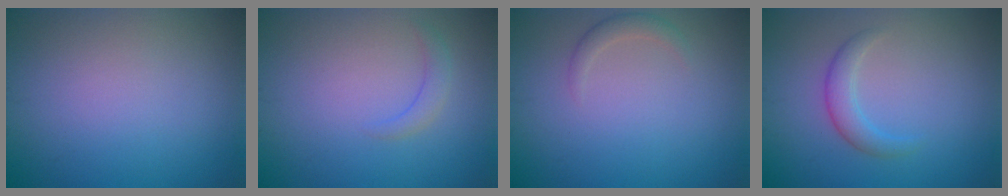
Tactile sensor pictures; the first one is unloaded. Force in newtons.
{"total": 1.4, "press": 1.3, "slide": 0.3}
{"total": 1.2, "press": 1.2, "slide": 0.0}
{"total": 2.1, "press": 2.1, "slide": 0.1}